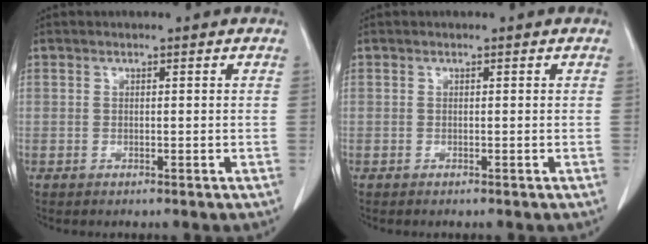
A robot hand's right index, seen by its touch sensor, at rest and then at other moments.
{"total": 0.0}